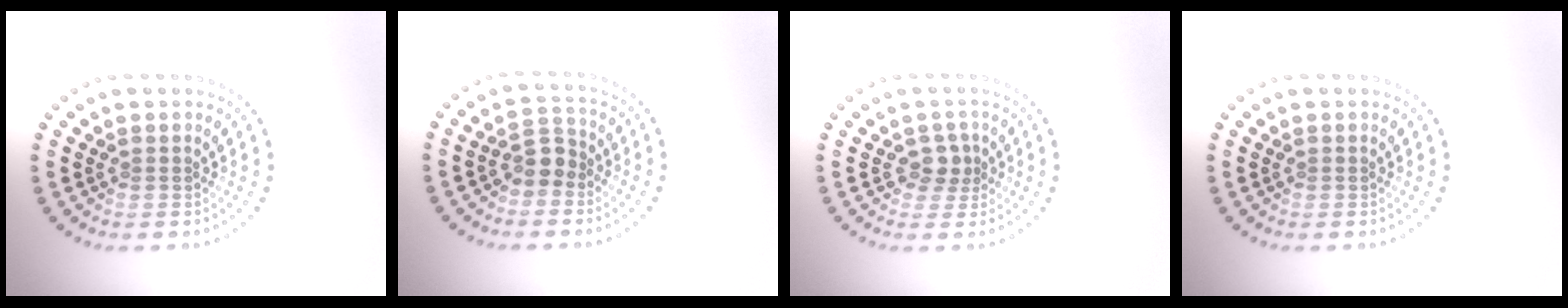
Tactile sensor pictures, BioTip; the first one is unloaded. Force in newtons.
{"total": 2.1, "press": 1.8, "slide": 1.2}
{"total": 1.8, "press": 1.5, "slide": 1.0}
{"total": 0.0}